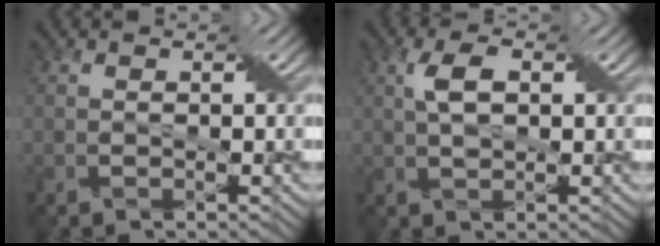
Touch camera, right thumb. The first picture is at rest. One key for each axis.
{"total": 3.9, "fx": 1.2, "fy": 1.7, "fz": 3.3, "tx": -0.071, "ty": 0.009, "tz": 0.021}